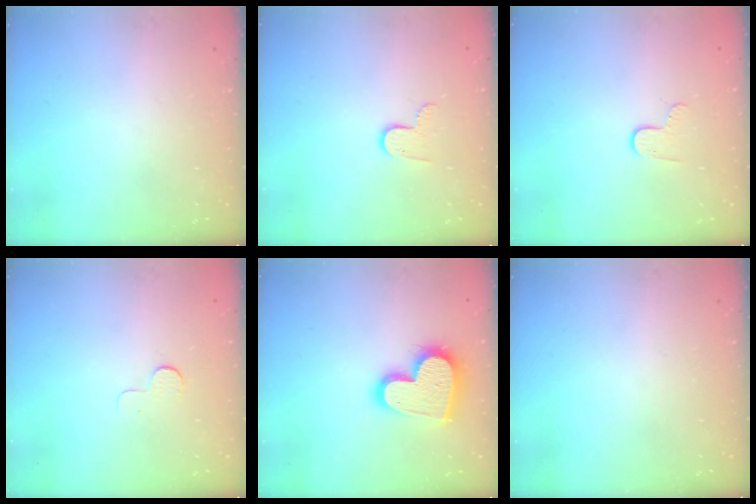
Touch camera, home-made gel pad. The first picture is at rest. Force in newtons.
{"total": 5.8, "press": 5.8, "slide": 0.5}
{"total": 6.0, "press": 6.0, "slide": 0.5}
{"total": 3.9, "press": 3.9, "slide": 0.4}
{"total": 17.9, "press": 17.9, "slide": 1.4}
{"total": 0.0}